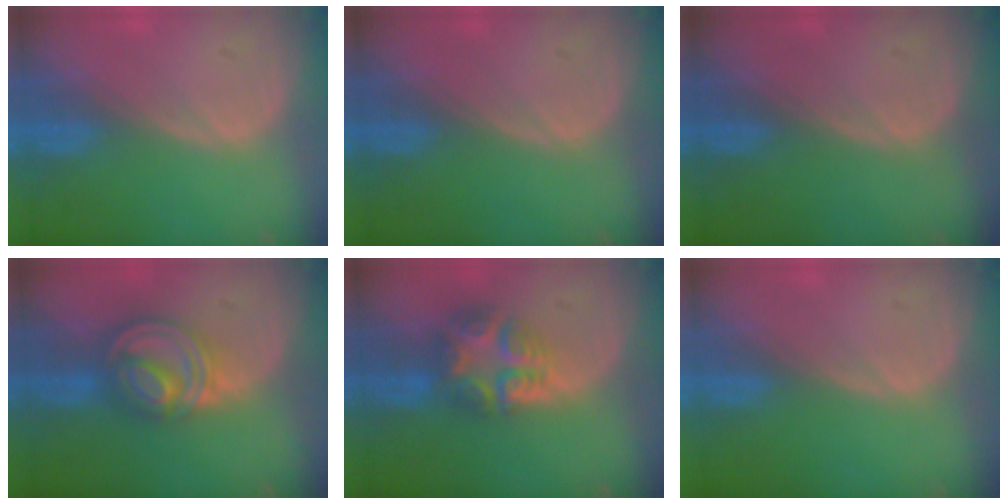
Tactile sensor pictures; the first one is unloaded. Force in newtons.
{"total": 0.0}
{"total": 0.0}
{"total": 8.2, "press": 6.9, "slide": 4.3}
{"total": 7.6, "press": 6.7, "slide": 3.6}
{"total": 0.0}